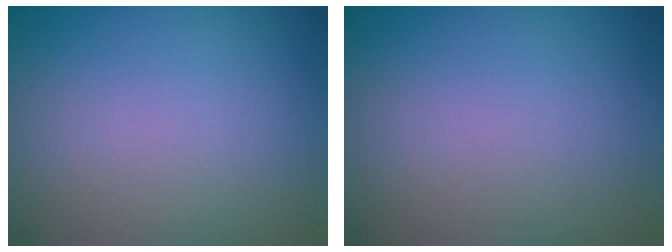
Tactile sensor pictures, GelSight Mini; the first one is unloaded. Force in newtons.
{"total": 0.0}